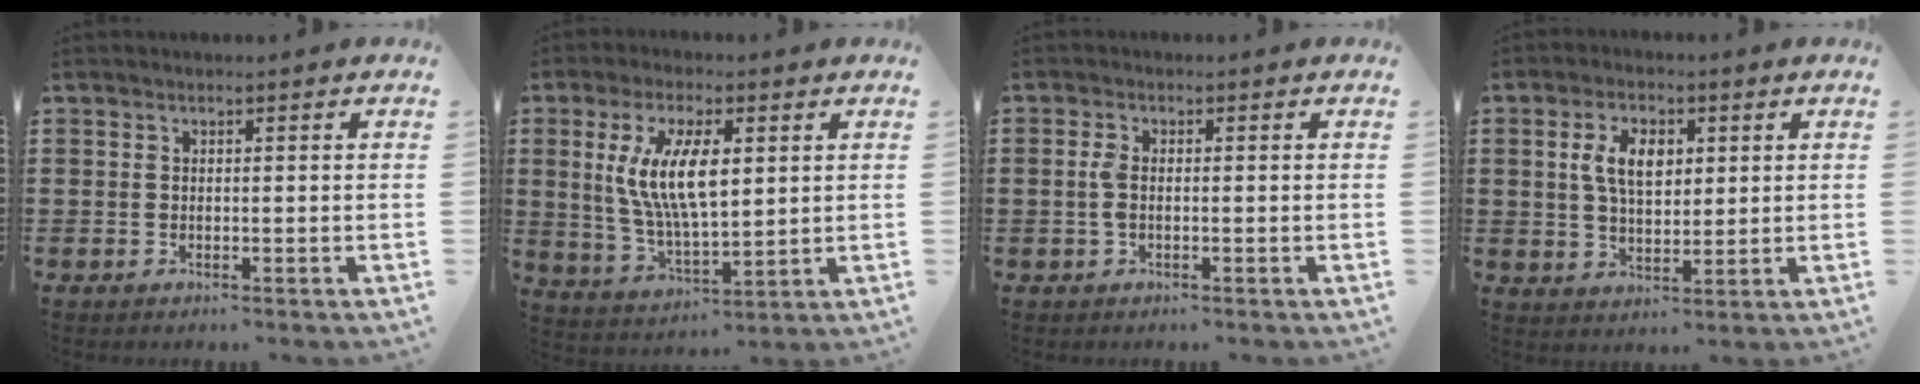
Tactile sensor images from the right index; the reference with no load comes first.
{"total": 10.2, "force": [2.4, 3.8, 9.2], "torque": [-0.193, 0.004, 0.038]}
{"total": 2.3, "force": [-0.2, 0.9, 2.1], "torque": [-0.056, -0.005, -0.009]}
{"total": 6.3, "force": [1.6, 3.6, 4.9], "torque": [-0.108, 0.012, 0.027]}